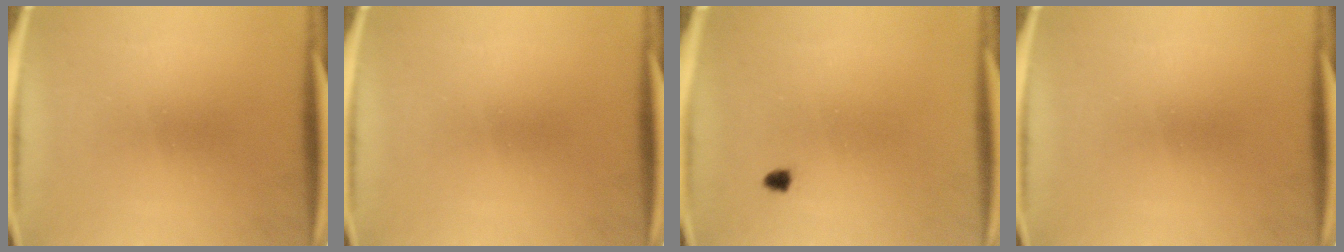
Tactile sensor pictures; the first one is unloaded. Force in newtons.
{"total": 0.0}
{"total": 1.0}
{"total": 0.0}